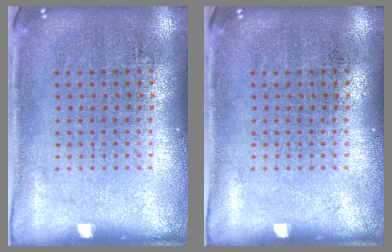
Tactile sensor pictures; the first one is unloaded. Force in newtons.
{"total": 0.0}